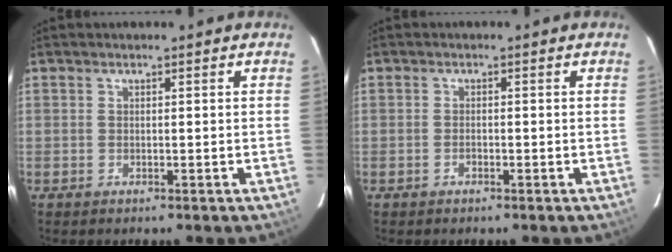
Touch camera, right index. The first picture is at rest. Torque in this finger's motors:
{"motor_torque": [-0.08, -0.01, -0.03, 0.00]}